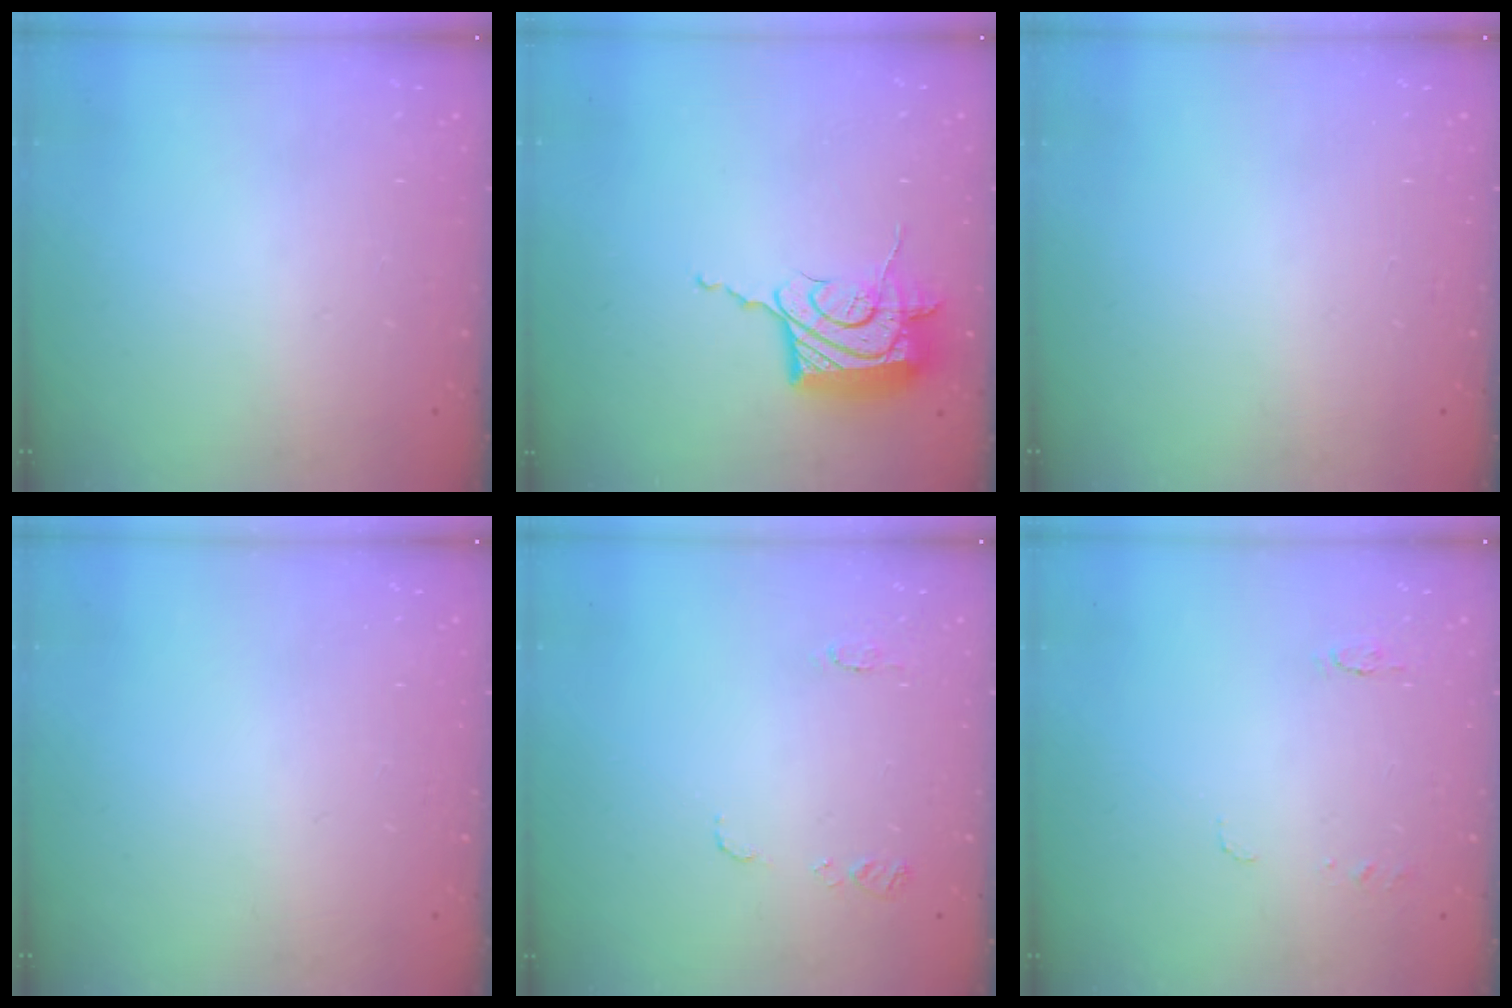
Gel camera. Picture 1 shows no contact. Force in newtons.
{"total": 17.2, "press": 17.1, "slide": 0.7}
{"total": 0.0}
{"total": 0.0}
{"total": 7.1, "press": 7.0, "slide": 0.7}
{"total": 5.2, "press": 5.1, "slide": 0.5}